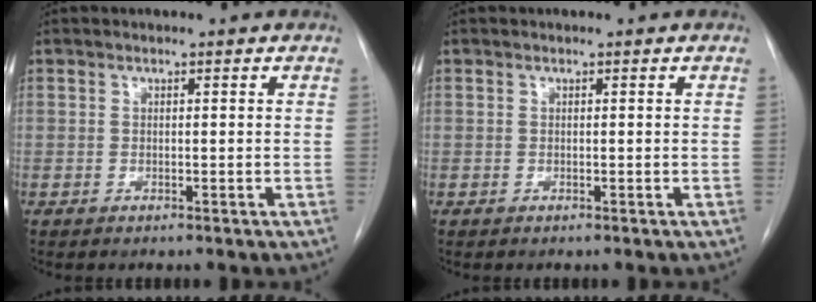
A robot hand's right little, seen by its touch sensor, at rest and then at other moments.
{"total": 0.0}